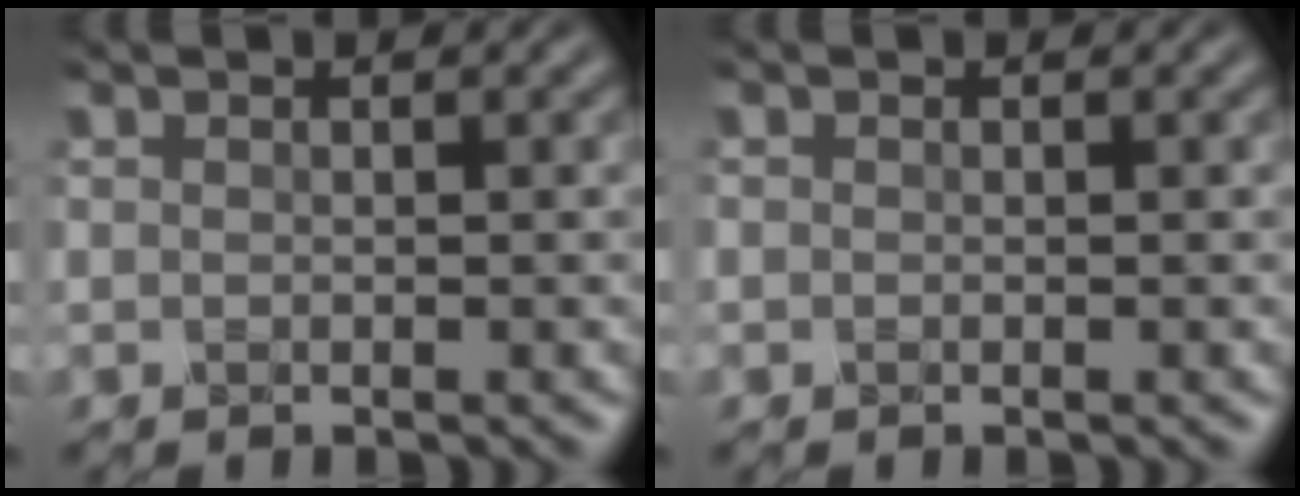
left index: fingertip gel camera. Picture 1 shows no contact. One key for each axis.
{"total": 0.0}